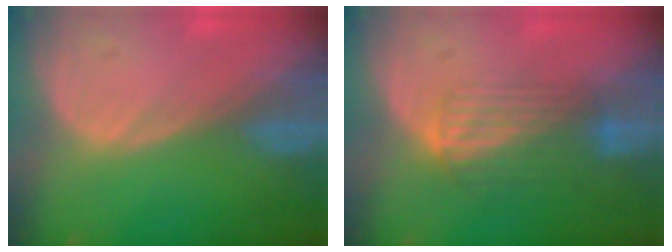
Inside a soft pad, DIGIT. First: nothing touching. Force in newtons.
{"total": 6.8, "press": 5.7, "slide": 3.6}